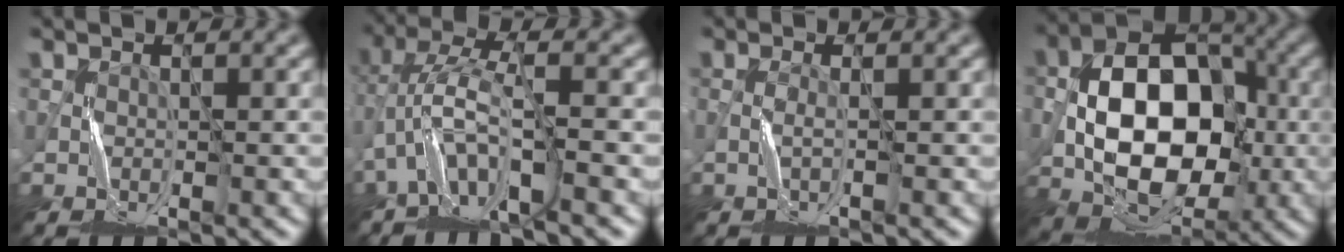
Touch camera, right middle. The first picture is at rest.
{"total": 6.1, "force": [-3.0, 1.6, 5.1], "torque": [-0.110, 0.015, -0.068]}
{"total": 0.6, "force": [-0.4, -0.2, 0.3], "torque": [-0.009, 0.005, -0.011]}
{"total": 11.8, "force": [-1.5, 7.8, 8.7], "torque": [-0.134, 0.018, -0.032]}